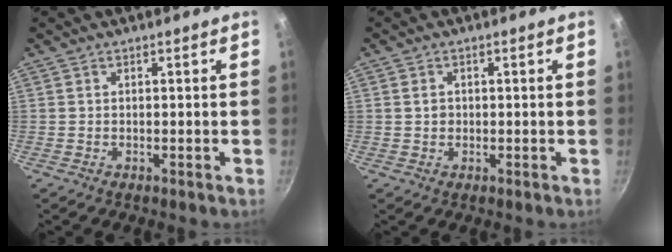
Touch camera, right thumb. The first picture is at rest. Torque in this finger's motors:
{"motor_torque": [-0.11, -0.03, 0.05, 0.56, -0.01]}